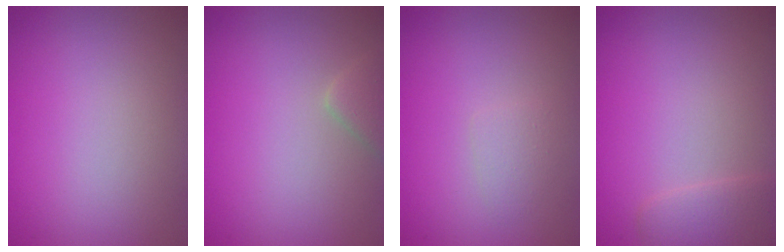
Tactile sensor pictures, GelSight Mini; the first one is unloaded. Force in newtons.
{"total": 1.6, "press": 1.6, "slide": 0.1}
{"total": 1.0, "press": 1.0, "slide": 0.2}
{"total": 2.1, "press": 2.0, "slide": 0.1}